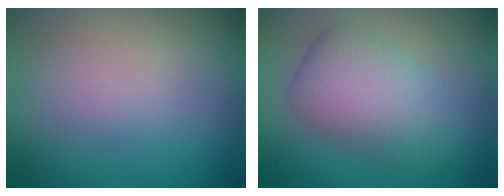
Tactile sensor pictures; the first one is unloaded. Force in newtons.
{"total": 6.0, "press": 6.0, "slide": 0.1}